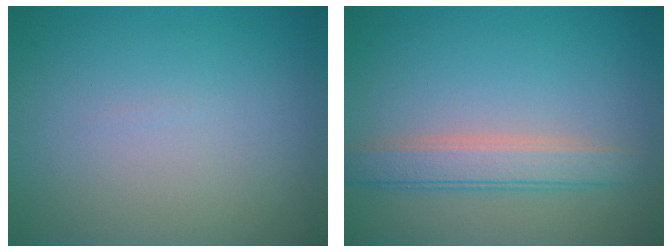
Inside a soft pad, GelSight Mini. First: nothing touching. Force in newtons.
{"total": 3.2, "press": 3.2, "slide": 0.1}